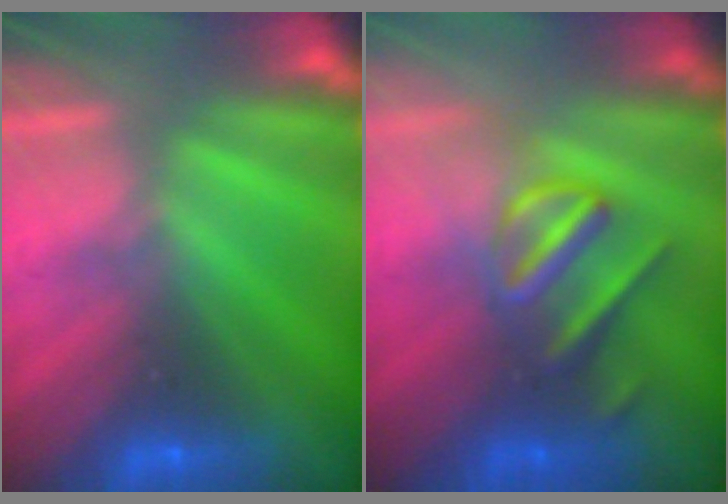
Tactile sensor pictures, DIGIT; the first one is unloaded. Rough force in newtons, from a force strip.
{"total": 3.0}